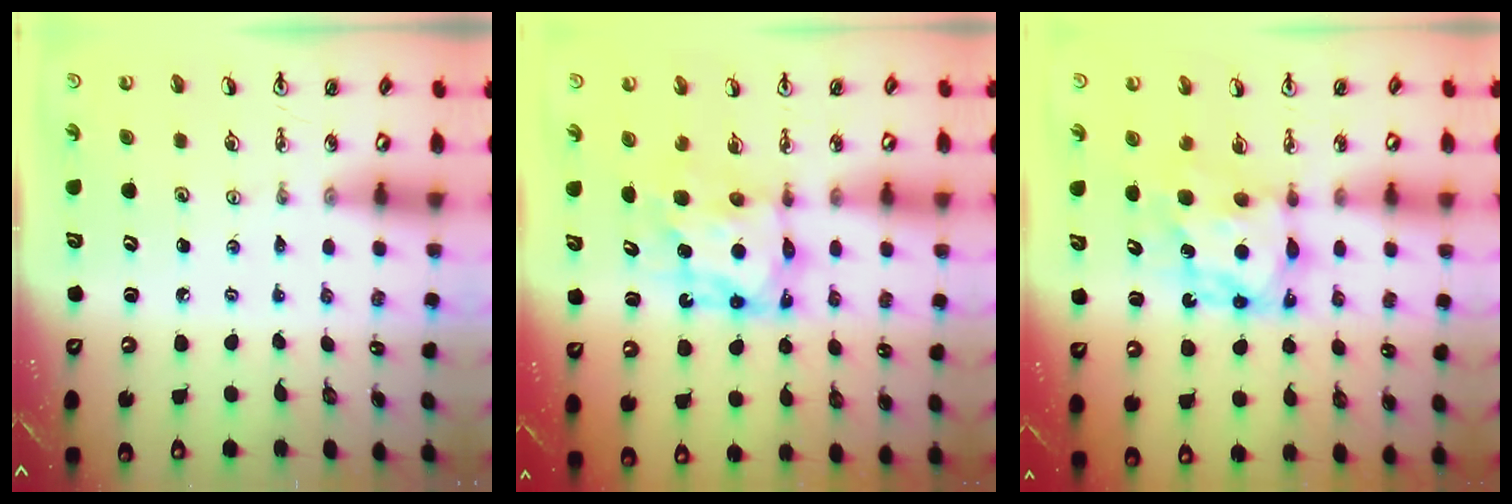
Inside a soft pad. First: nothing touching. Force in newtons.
{"total": 7.5, "press": 7.5, "slide": 0.6}
{"total": 7.0, "press": 7.0, "slide": 0.8}